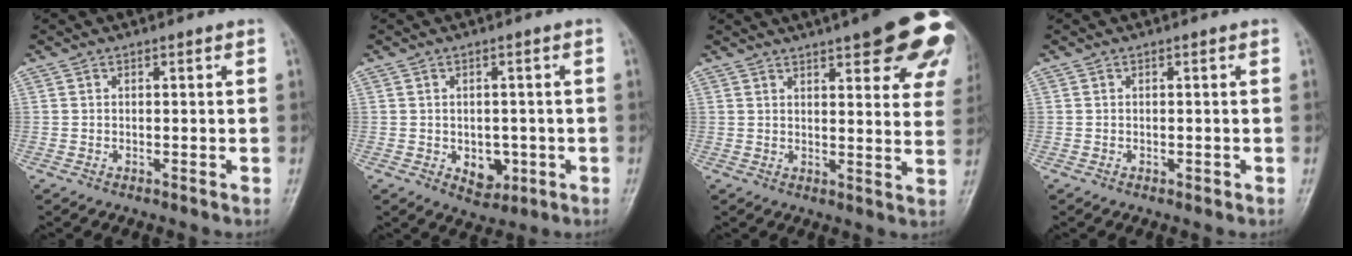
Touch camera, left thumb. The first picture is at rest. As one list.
[{"total": 5.2, "force": [-1.3, 3.8, 3.3], "torque": [-0.019, 0.003, -0.006]}, {"total": 22.2, "force": [13.4, 6.2, 16.5], "torque": [-0.175, -0.021, 0.152]}, {"total": 0.8, "force": [-0.3, 0.4, 0.6], "torque": [-0.006, 0.007, -0.004]}]